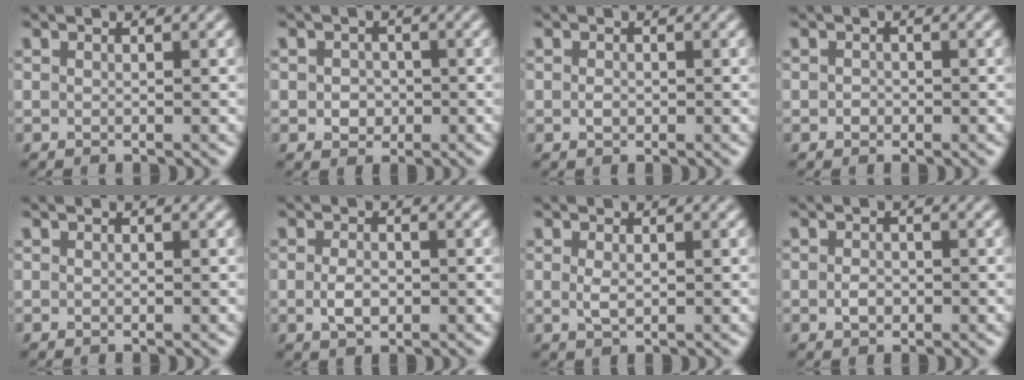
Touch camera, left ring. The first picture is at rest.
{"total": 1.9, "force": [-0.2, 1.7, 0.9], "torque": [-0.011, -0.003, -0.007]}
{"total": 0.8, "force": [-0.1, 0.6, 0.6], "torque": [-0.012, -0.002, -0.004]}
{"total": 0.7, "force": [-0.2, 0.7, 0.2], "torque": [-0.002, -0.004, -0.004]}
{"total": 0.0}
{"total": 2.1, "force": [-0.4, 1.3, 1.6], "torque": [-0.034, -0.002, -0.007]}
{"total": 1.3, "force": [0.1, 0.6, 1.1], "torque": [-0.026, -0.002, 0.004]}
{"total": 1.3, "force": [-0.3, 0.9, 0.8], "torque": [-0.016, -0.002, -0.009]}